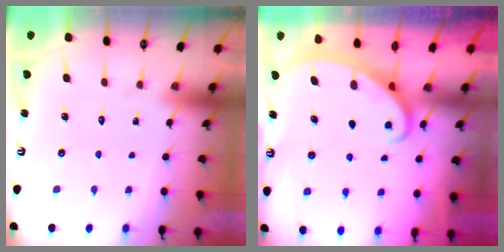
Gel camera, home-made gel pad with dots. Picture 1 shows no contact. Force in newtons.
{"total": 2.6, "press": 2.6, "slide": 0.4}